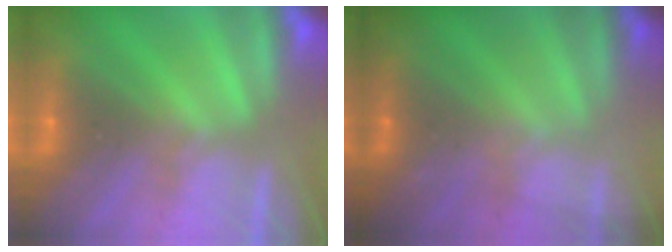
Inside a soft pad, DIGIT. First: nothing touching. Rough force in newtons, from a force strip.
{"total": 1.6}